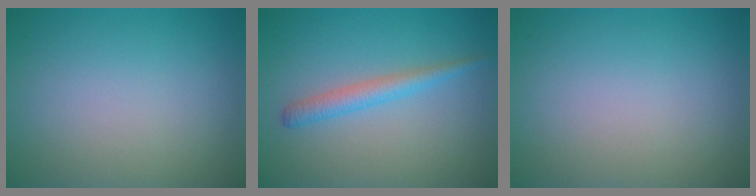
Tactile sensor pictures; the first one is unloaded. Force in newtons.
{"total": 2.2, "press": 2.2, "slide": 0.2}
{"total": 0.0}